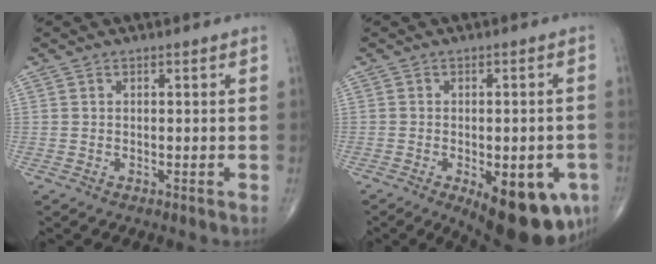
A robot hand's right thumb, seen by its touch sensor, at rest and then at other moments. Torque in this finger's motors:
{"motor_torque": [2.15, 2.08, 1.14, -1.31, 0.44]}